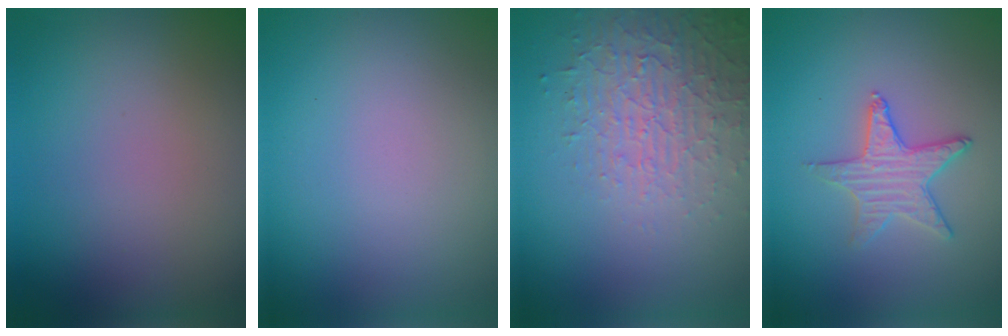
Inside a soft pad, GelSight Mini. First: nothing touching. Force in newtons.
{"total": 0.0}
{"total": 4.8, "press": 3.5, "slide": 3.3}
{"total": 2.8, "press": 2.8, "slide": 0.4}